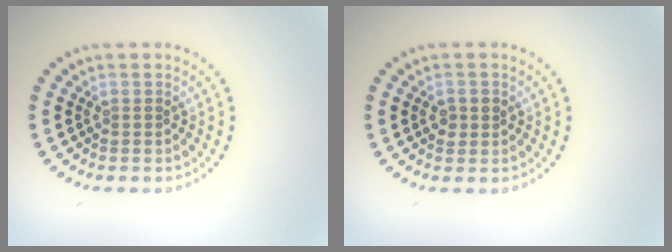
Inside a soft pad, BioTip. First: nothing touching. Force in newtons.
{"total": 1.5, "press": 1.5, "slide": 0.2}